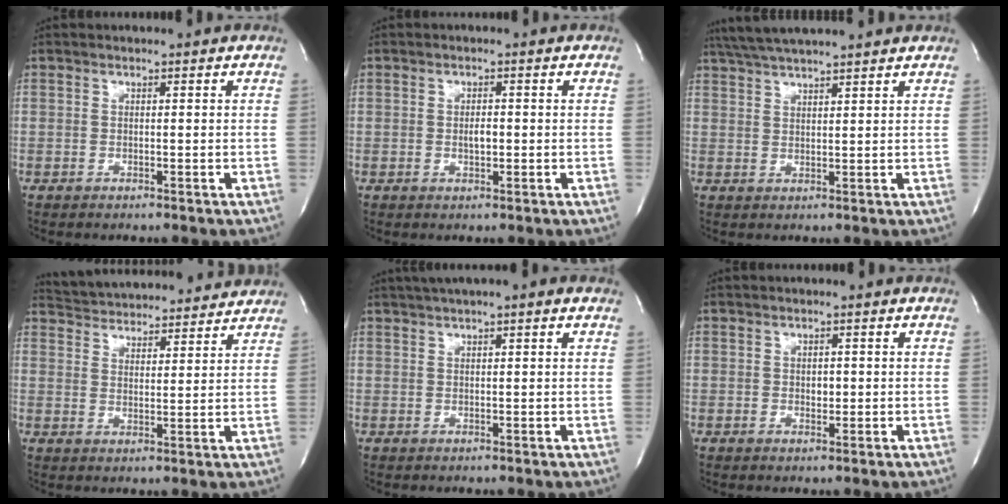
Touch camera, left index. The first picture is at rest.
{"total": 1.7, "force": [-0.2, 0.7, 1.6], "torque": [-0.030, 0.001, -0.001]}
{"total": 10.4, "force": [9.1, 0.1, 4.9], "torque": [-0.089, 0.036, 0.140]}
{"total": 17.0, "force": [16.3, 3.1, 3.7], "torque": [-0.064, 0.025, 0.230]}
{"total": 6.5, "force": [4.7, 0.4, 4.6], "torque": [-0.074, 0.035, 0.070]}
{"total": 1.3, "force": [0.1, 0.8, 0.9], "torque": [-0.013, 0.000, 0.003]}